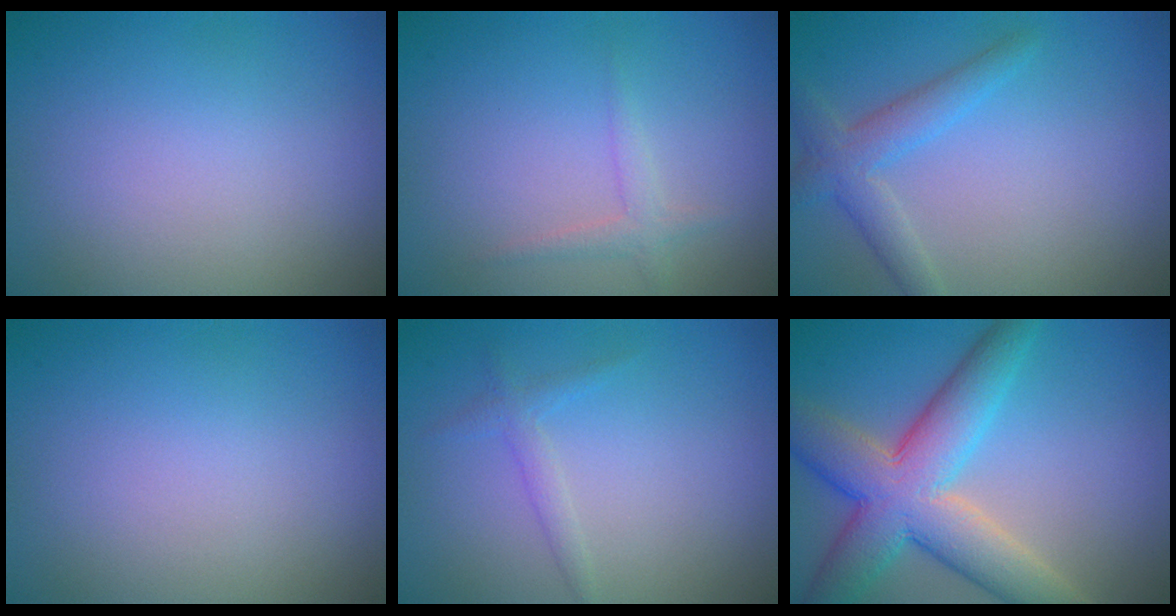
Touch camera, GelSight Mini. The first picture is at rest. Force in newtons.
{"total": 1.4, "press": 1.4, "slide": 0.0}
{"total": 3.1, "press": 3.1, "slide": 0.3}
{"total": 0.0}
{"total": 1.3, "press": 1.3, "slide": 0.1}
{"total": 9.0, "press": 9.0, "slide": 0.3}